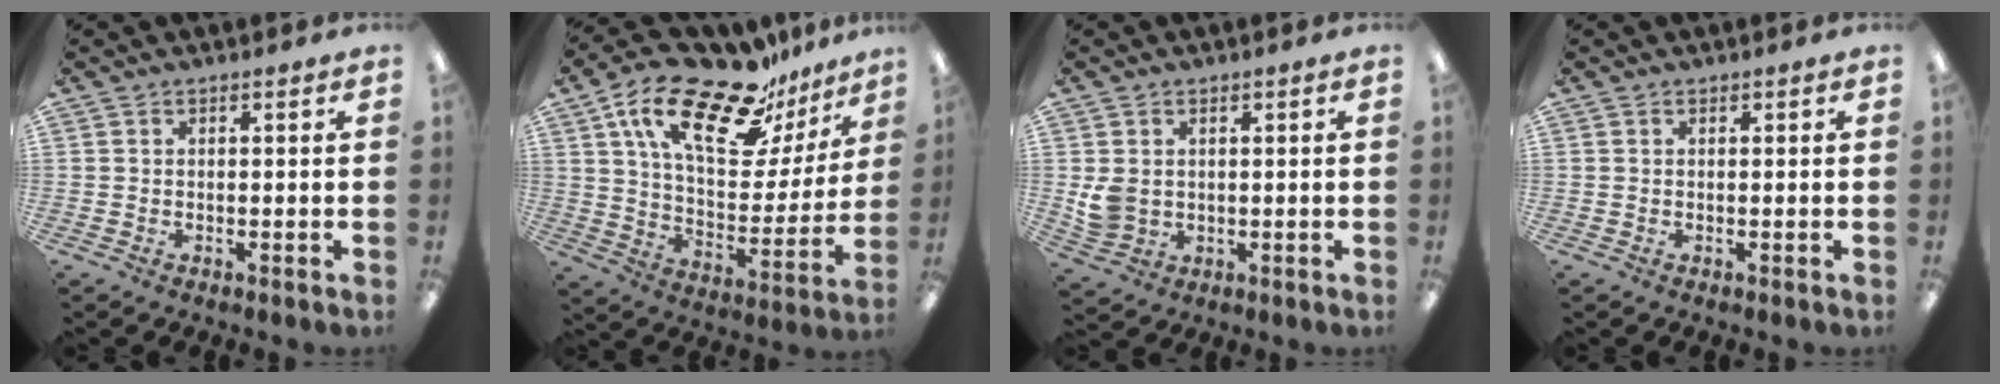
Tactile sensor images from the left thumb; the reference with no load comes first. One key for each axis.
{"total": 22.7, "fx": 16.3, "fy": 8.5, "fz": 13.3, "tx": -0.226, "ty": -0.101, "tz": 0.278}
{"total": 5.1, "fx": 1.1, "fy": 4.4, "fz": 2.5, "tx": -0.048, "ty": 0.005, "tz": 0.025}
{"total": 0.0}